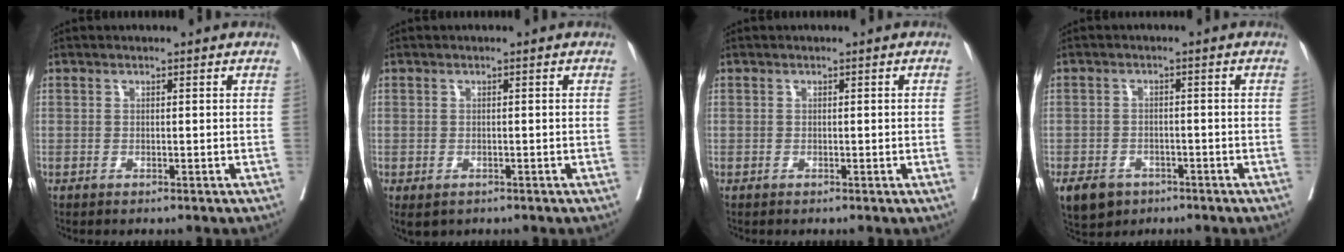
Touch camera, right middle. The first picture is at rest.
{"total": 2.1, "force": [-1.3, 1.3, 1.0], "torque": [-0.016, -0.004, -0.010]}
{"total": 1.0, "force": [-0.1, -0.3, 0.9], "torque": [-0.018, 0.000, 0.002]}
{"total": 6.3, "force": [-3.9, 4.5, 2.2], "torque": [-0.041, 0.001, -0.057]}